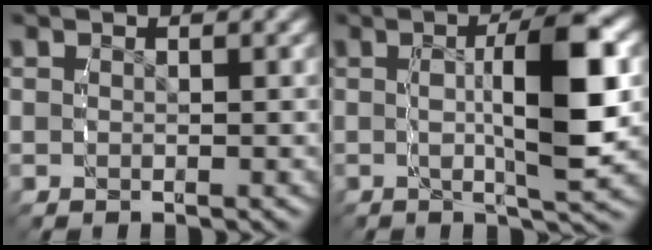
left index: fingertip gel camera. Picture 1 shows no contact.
{"total": 8.0, "force": [0.5, 1.5, 7.8], "torque": [-0.107, 0.010, 0.001]}